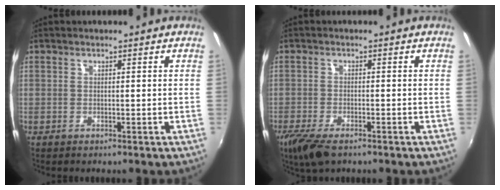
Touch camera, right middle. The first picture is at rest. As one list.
[{"total": 7.1, "force": [-5.0, 2.5, 4.4], "torque": [-0.111, -0.030, -0.094]}]